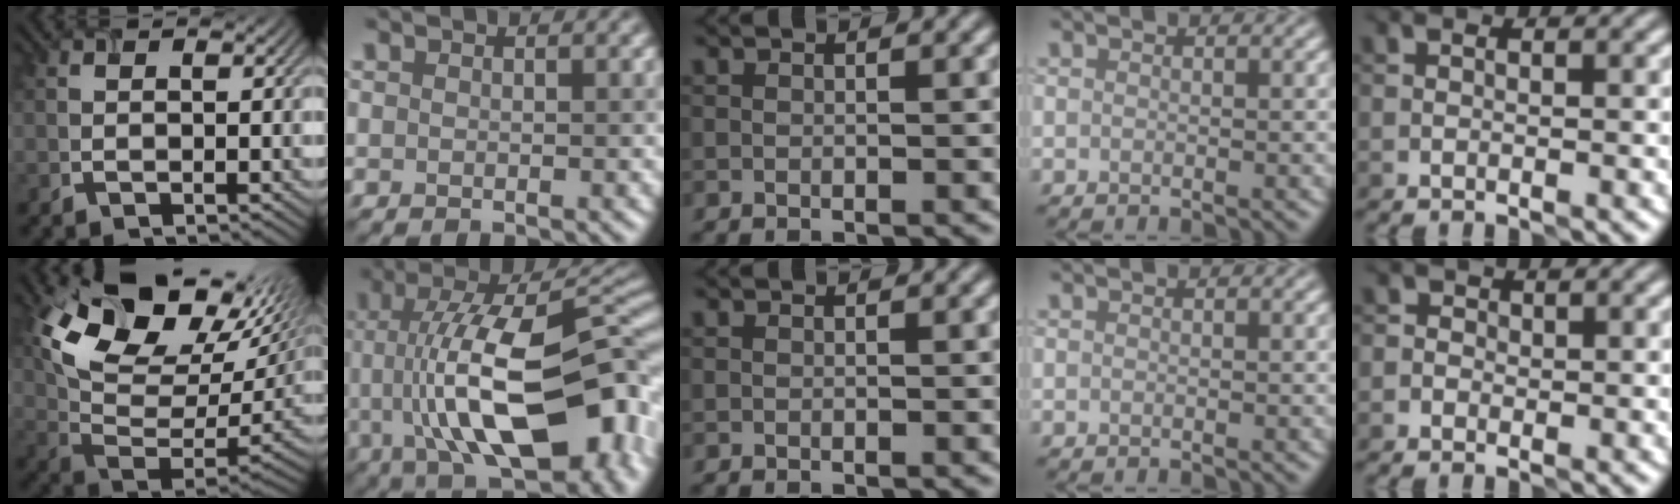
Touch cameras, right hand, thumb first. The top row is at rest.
{"thumb": {"total": 17.9, "force": [8.1, 9.8, 12.6], "torque": [-0.253, 0.003, 0.159]}, "index": {"total": 16.1, "force": [-1.5, 6.5, 14.6], "torque": [-0.202, 0.031, -0.027]}, "little": {"total": 0.5, "force": [-0.2, 0.4, -0.4], "torque": [0.013, 0.002, -0.004]}}